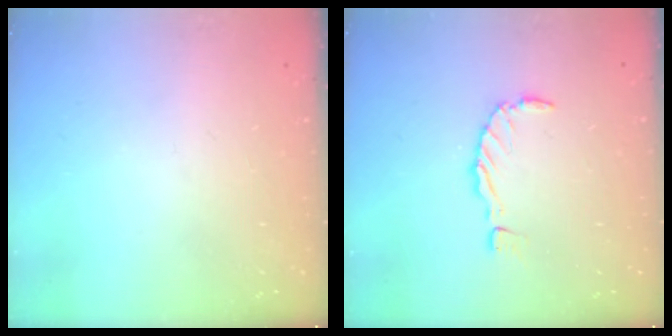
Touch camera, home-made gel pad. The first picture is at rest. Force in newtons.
{"total": 0.0}